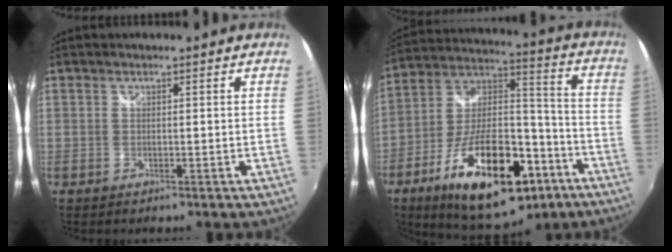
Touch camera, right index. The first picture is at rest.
{"total": 25.9, "force": [-12.9, 11.3, 19.4], "torque": [-0.334, -0.003, -0.194]}